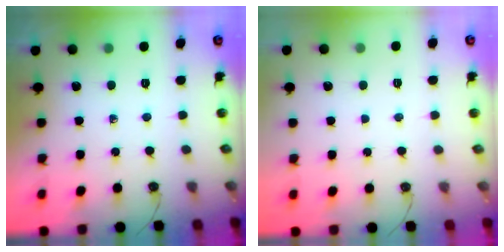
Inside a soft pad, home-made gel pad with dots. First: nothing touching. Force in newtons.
{"total": 1.3, "press": 1.3, "slide": 0.1}